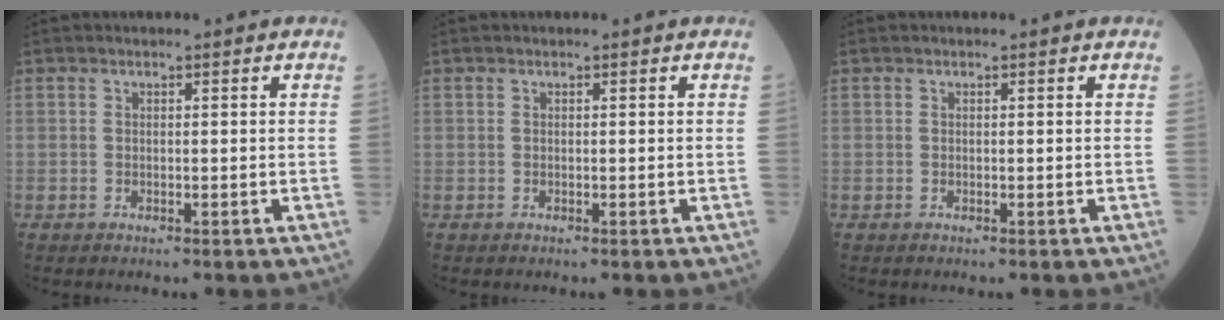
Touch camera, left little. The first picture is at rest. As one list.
[{"total": 0.0}, {"total": 0.0}]